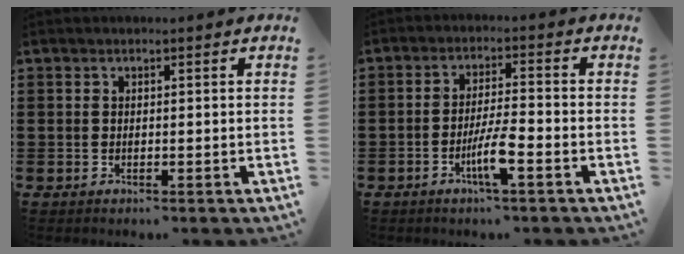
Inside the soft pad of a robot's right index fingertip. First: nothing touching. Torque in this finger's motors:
{"motor_torque": [1.71, 0.08, 0.18, 0.12]}